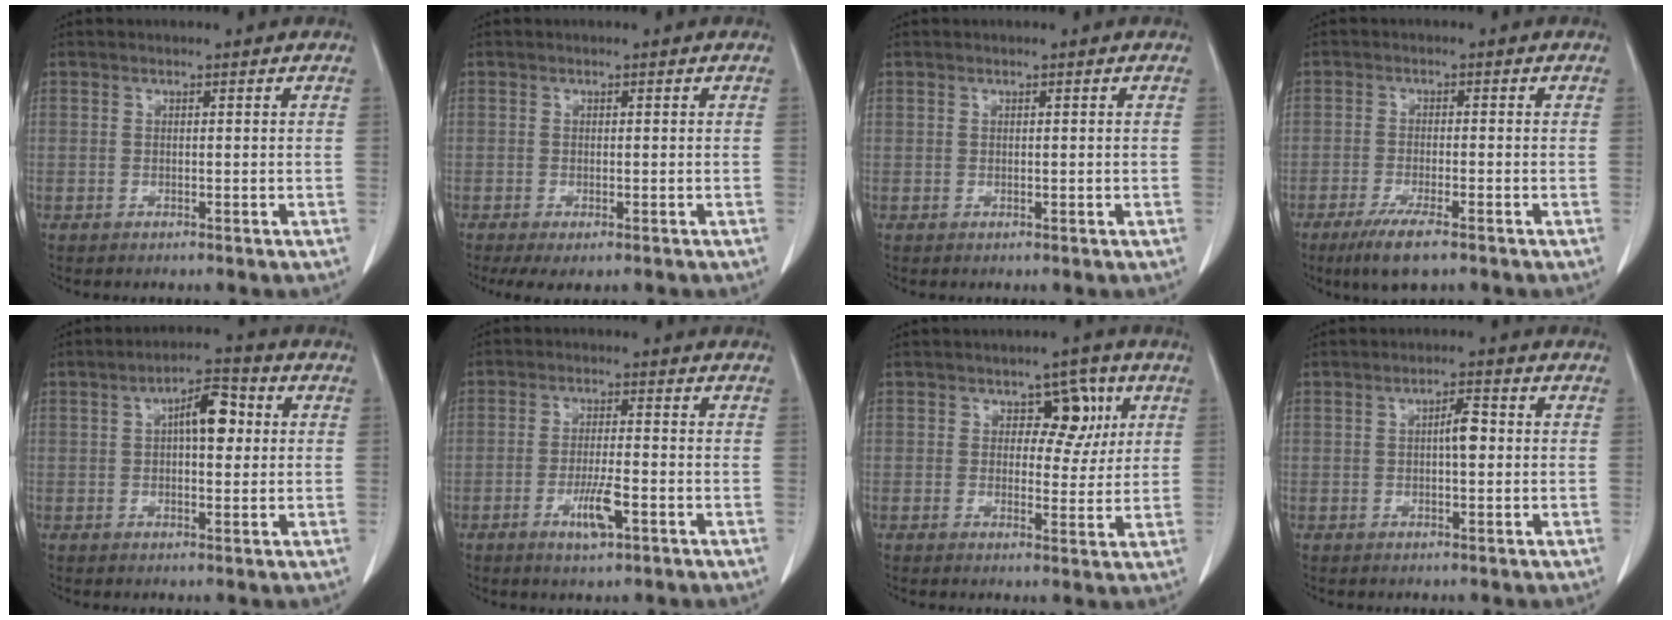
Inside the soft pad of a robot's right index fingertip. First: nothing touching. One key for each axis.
{"total": 4.3, "fx": -3.0, "fy": 1.4, "fz": 2.8, "tx": -0.043, "ty": -0.012, "tz": -0.045}
{"total": 0.0}
{"total": 6.2, "fx": -4.1, "fy": 0.7, "fz": 4.6, "tx": -0.087, "ty": -0.016, "tz": -0.069}
{"total": 6.6, "fx": 1.2, "fy": 2.4, "fz": 6.0, "tx": -0.096, "ty": 0.018, "tz": 0.018}
{"total": 5.3, "fx": -2.3, "fy": 0.9, "fz": 4.7, "tx": -0.088, "ty": -0.005, "tz": -0.040}
{"total": 5.8, "fx": 1.9, "fy": 3.6, "fz": 4.1, "tx": -0.041, "ty": 0.012, "tz": 0.027}
{"total": 3.2, "fx": 0.1, "fy": 0.8, "fz": 3.1, "tx": -0.050, "ty": 0.003, "tz": 0.001}